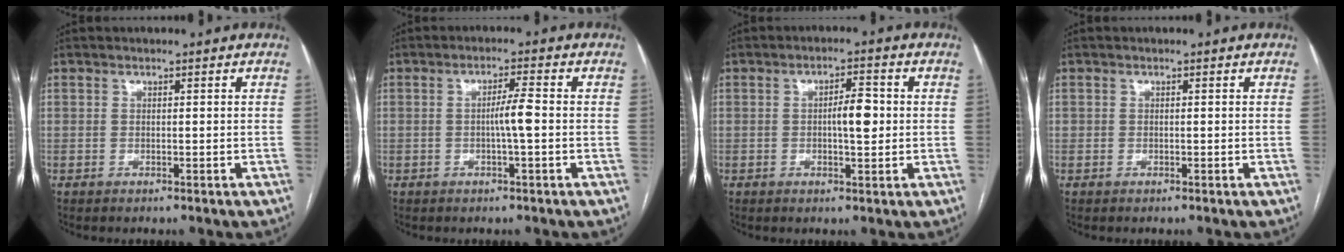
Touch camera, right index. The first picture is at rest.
{"total": 3.5, "force": [-0.4, -0.2, 3.5], "torque": [-0.060, 0.000, -0.008]}
{"total": 4.6, "force": [0.1, 1.2, 4.4], "torque": [-0.070, 0.007, 0.000]}
{"total": 0.0}